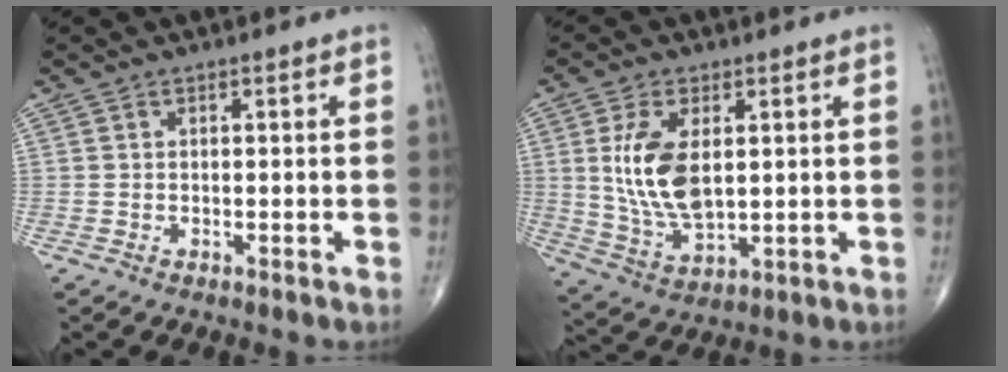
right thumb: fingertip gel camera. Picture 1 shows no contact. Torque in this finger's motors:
{"motor_torque": [-0.53, 0.83, 0.92, 0.20, 0.14]}